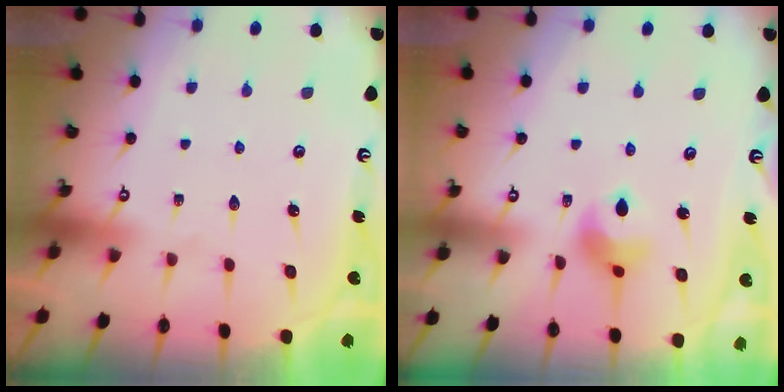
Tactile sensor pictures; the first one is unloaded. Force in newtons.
{"total": 7.7, "press": 7.7, "slide": 0.9}